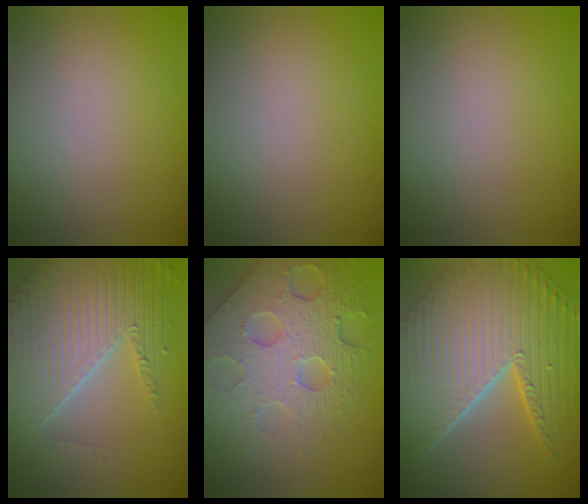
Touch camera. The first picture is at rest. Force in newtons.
{"total": 0.0}
{"total": 0.0}
{"total": 8.2, "press": 5.5, "slide": 6.1}
{"total": 7.8, "press": 5.6, "slide": 5.5}
{"total": 10.9, "press": 7.2, "slide": 8.1}